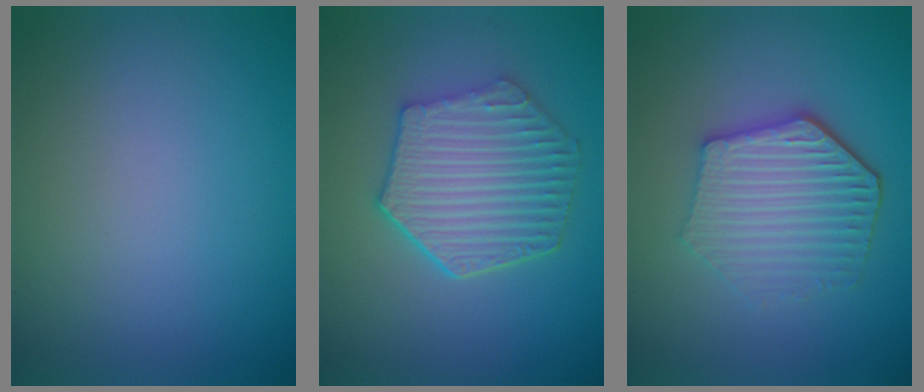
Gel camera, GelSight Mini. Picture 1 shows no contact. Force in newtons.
{"total": 6.5, "press": 4.9, "slide": 4.3}
{"total": 5.3, "press": 4.3, "slide": 3.2}